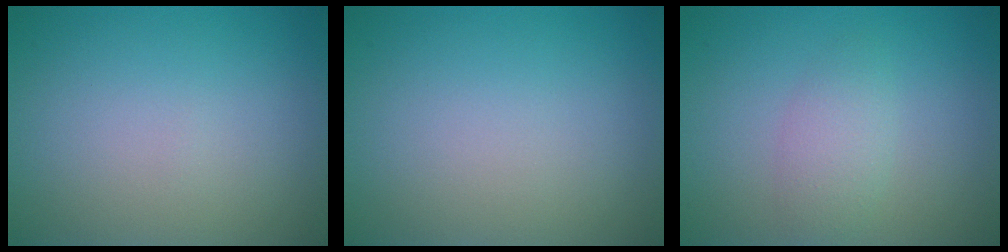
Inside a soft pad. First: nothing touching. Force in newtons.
{"total": 0.0}
{"total": 2.1, "press": 2.1, "slide": 0.1}